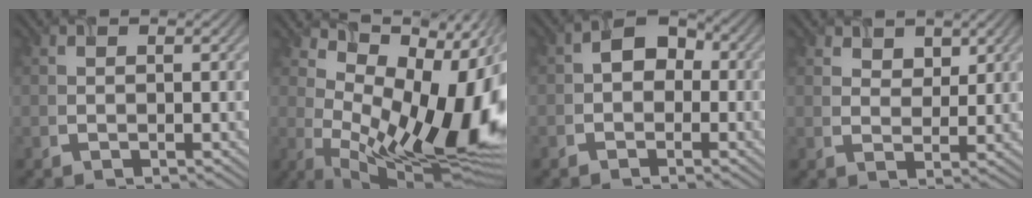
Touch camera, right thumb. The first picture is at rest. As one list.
[{"total": 15.6, "force": [1.8, 7.5, 13.5], "torque": [-0.205, -0.007, 0.049]}, {"total": 3.1, "force": [-0.7, 2.7, 1.5], "torque": [-0.020, 0.004, -0.017]}, {"total": 2.3, "force": [1.9, 1.2, 0.4], "torque": [-0.011, -0.007, 0.047]}]